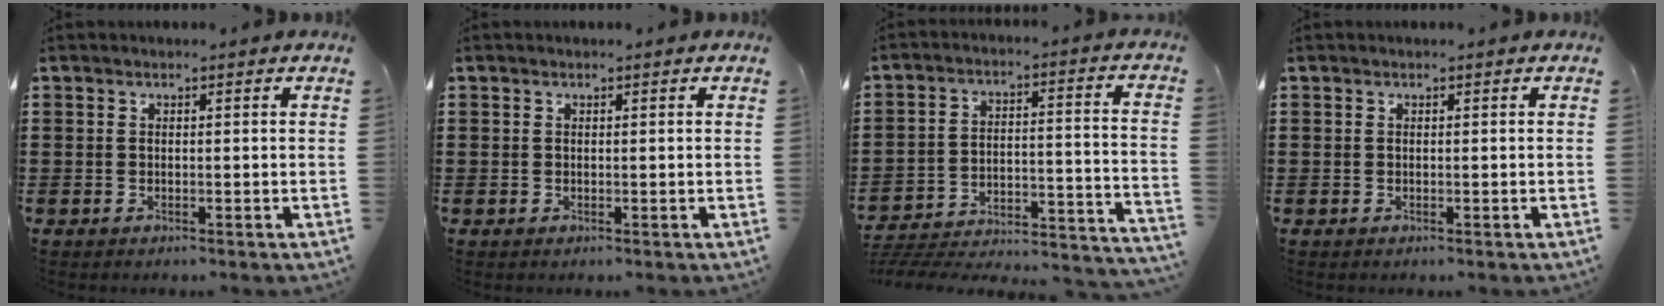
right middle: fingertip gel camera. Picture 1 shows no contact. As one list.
[{"total": 0.0}, {"total": 3.4, "force": [-3.0, 1.0, 1.3], "torque": [-0.030, -0.013, -0.068]}, {"total": 0.0}]